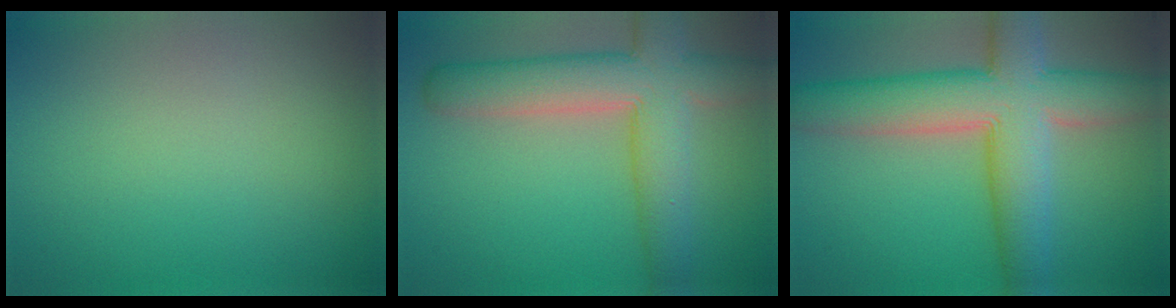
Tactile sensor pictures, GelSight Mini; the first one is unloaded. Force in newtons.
{"total": 8.4, "press": 8.4, "slide": 0.6}
{"total": 10.0, "press": 10.0, "slide": 0.5}